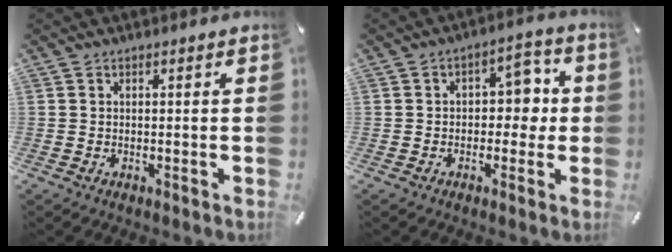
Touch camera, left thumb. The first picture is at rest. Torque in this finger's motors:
{"motor_torque": [0.05, 0.27, 0.23, 0.26, -0.03]}